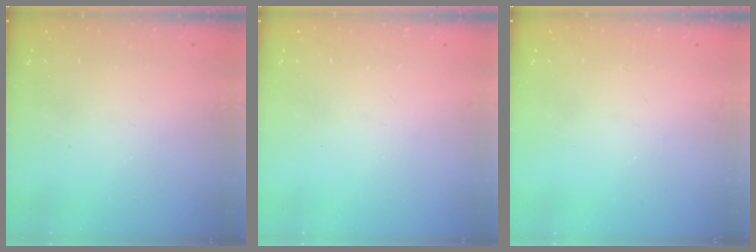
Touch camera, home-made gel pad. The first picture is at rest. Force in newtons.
{"total": 0.0}
{"total": 1.7, "press": 1.7, "slide": 0.2}